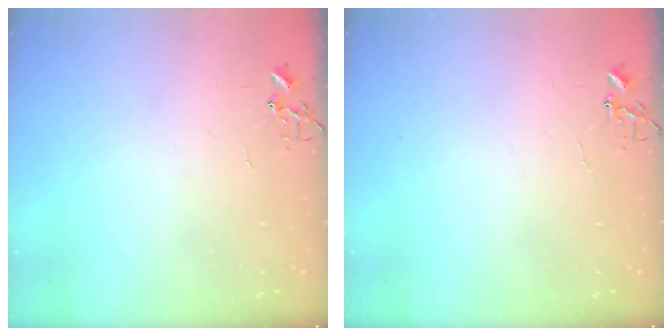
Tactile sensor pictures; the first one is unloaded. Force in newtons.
{"total": 4.3, "press": 4.3, "slide": 0.3}